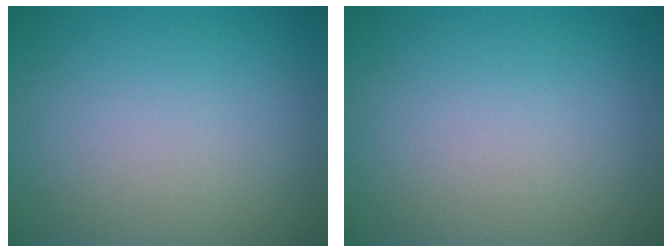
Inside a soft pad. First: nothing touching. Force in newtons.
{"total": 0.0}